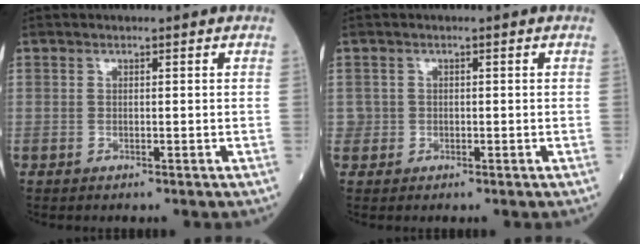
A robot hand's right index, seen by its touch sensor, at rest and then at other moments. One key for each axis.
{"total": 1.3, "fx": -0.2, "fy": 1.3, "fz": -0.1, "tx": 0.011, "ty": 0.007, "tz": -0.006}